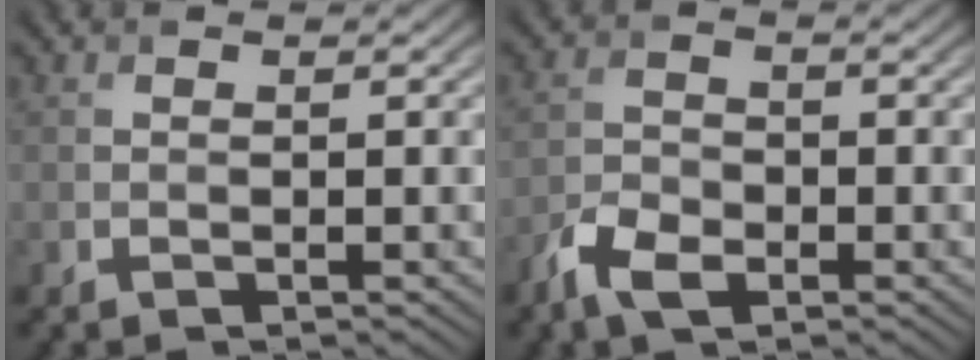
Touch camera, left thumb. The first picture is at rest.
{"total": 4.4, "force": [-2.7, 2.4, 2.6], "torque": [-0.054, -0.005, -0.062]}